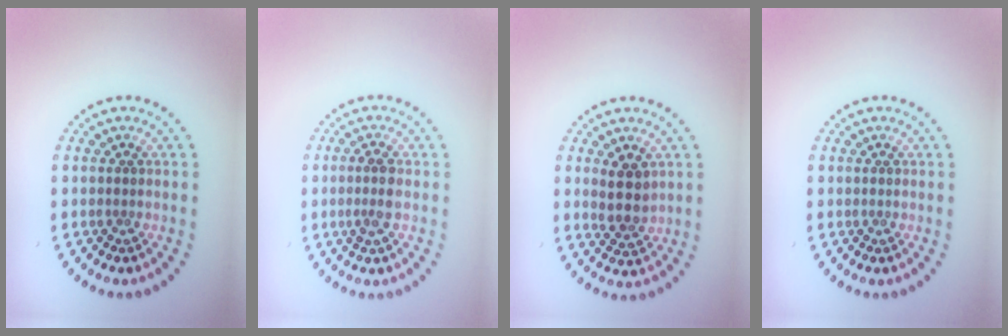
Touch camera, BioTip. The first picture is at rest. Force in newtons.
{"total": 1.9, "press": 1.8, "slide": 0.6}
{"total": 2.9, "press": 2.6, "slide": 1.3}
{"total": 0.0}